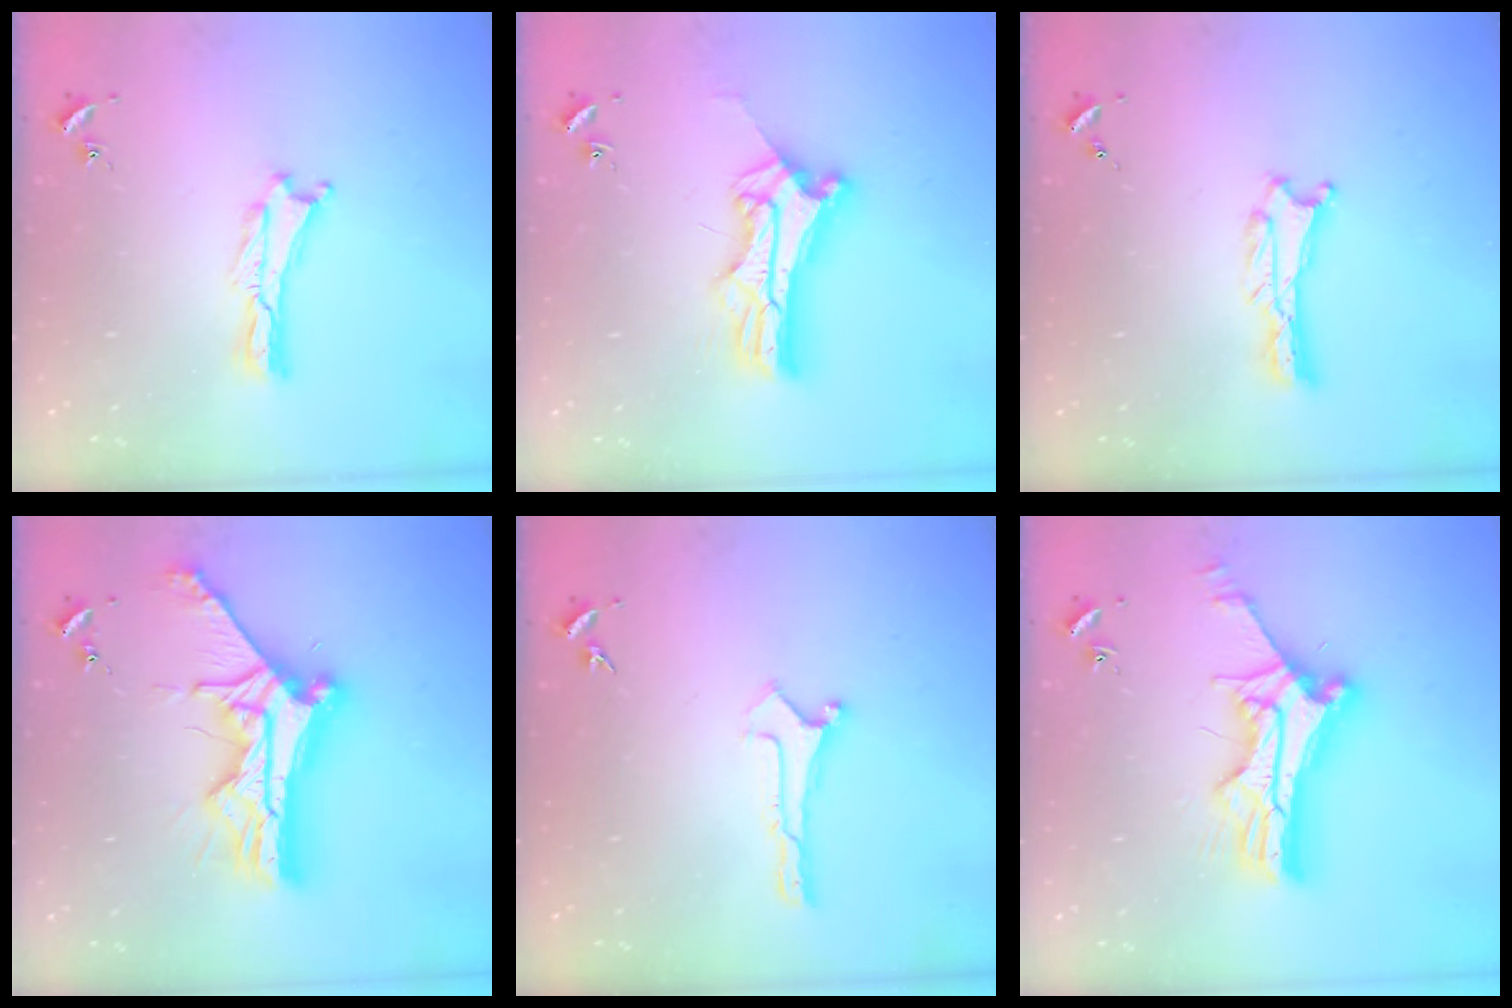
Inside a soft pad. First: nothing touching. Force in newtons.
{"total": 10.9, "press": 10.9, "slide": 0.8}
{"total": 0.7, "press": 0.7, "slide": 0.1}
{"total": 11.9, "press": 11.9, "slide": 1.0}
{"total": 0.0}
{"total": 11.6, "press": 11.6, "slide": 1.1}